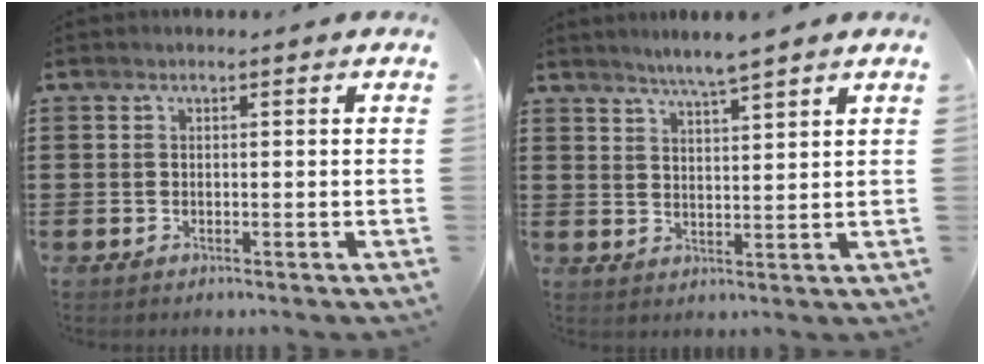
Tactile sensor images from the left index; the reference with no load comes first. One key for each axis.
{"total": 3.8, "fx": 3.5, "fy": -0.7, "fz": 1.3, "tx": -0.035, "ty": -0.011, "tz": 0.061}